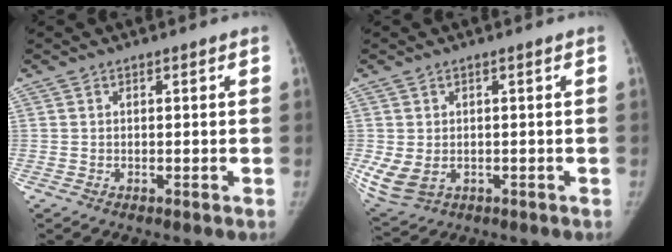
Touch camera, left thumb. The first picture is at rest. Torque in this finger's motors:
{"motor_torque": [-1.13, 1.79, 1.51, 0.64, 0.26]}